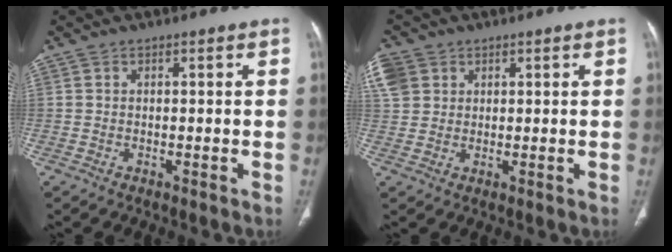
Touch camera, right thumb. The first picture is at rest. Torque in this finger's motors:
{"motor_torque": [-0.87, 1.14, 0.17, -0.20, 0.22]}